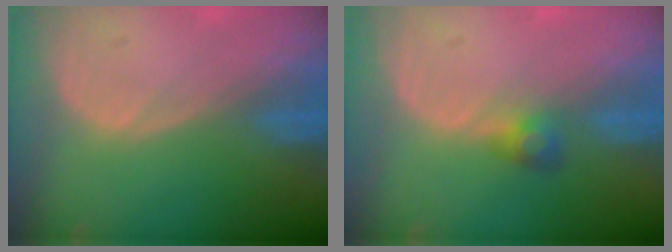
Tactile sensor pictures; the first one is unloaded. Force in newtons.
{"total": 2.5, "press": 2.5, "slide": 0.5}